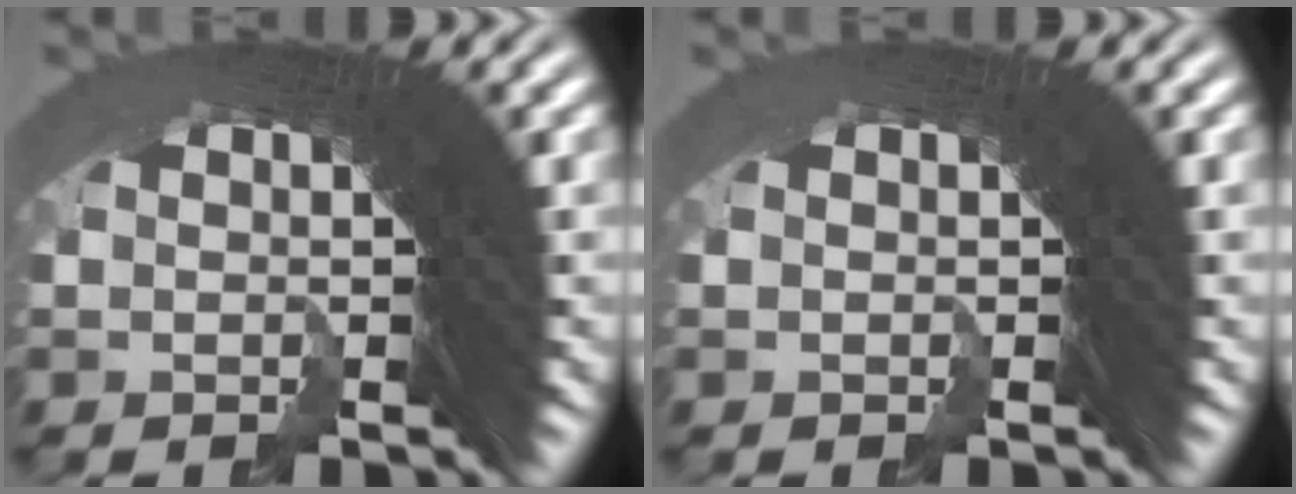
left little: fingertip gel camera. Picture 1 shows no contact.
{"total": 0.0}